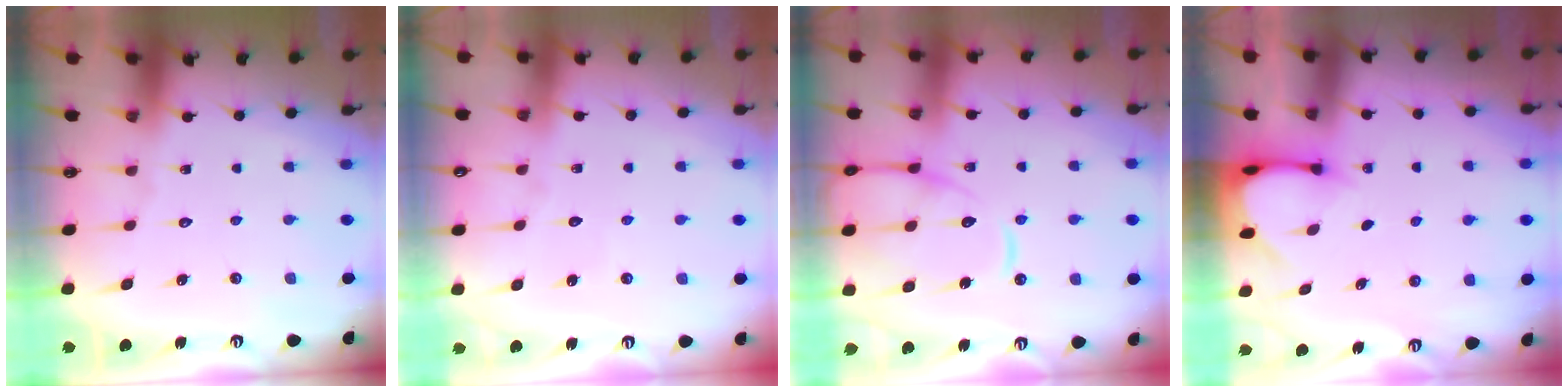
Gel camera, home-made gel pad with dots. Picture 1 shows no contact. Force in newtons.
{"total": 3.1, "press": 3.0, "slide": 0.3}
{"total": 16.0, "press": 15.9, "slide": 1.5}
{"total": 3.0, "press": 3.0, "slide": 0.2}